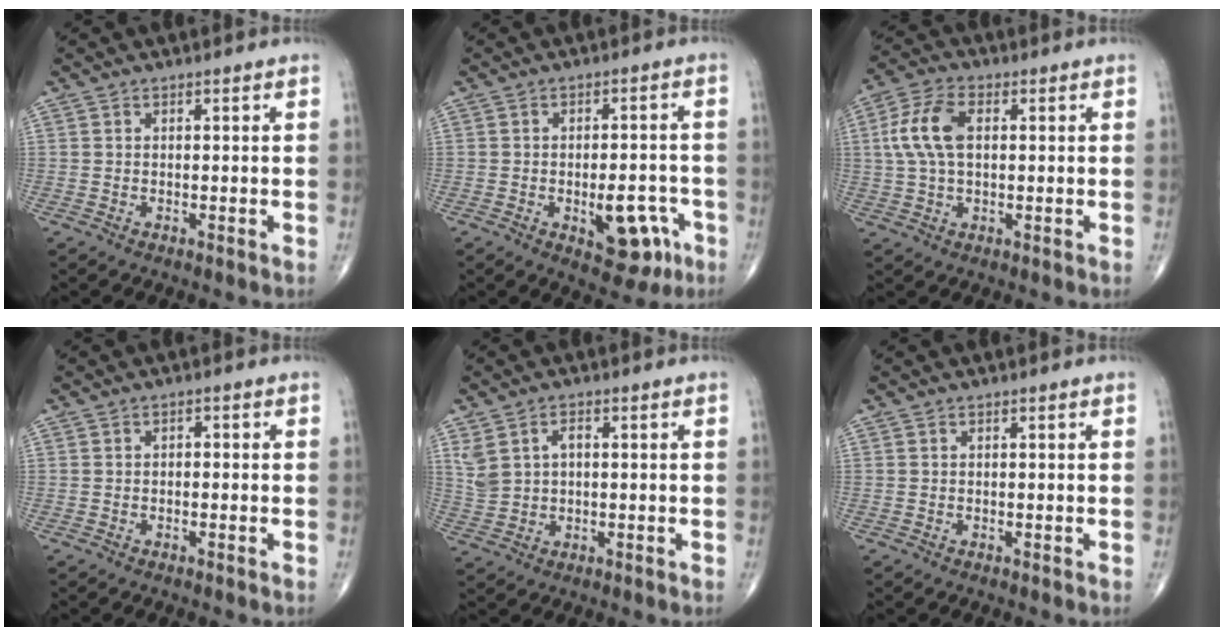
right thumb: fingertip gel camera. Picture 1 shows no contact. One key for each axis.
{"total": 9.6, "fx": -3.6, "fy": 4.8, "fz": 7.5, "tx": -0.073, "ty": 0.022, "tz": -0.037}
{"total": 9.4, "fx": 1.5, "fy": 5.2, "fz": 7.6, "tx": -0.166, "ty": 0.017, "tz": 0.028}
{"total": 1.0, "fx": -0.2, "fy": 0.7, "fz": 0.7, "tx": -0.002, "ty": 0.003, "tz": -0.007}
{"total": 5.7, "fx": 1.5, "fy": 3.9, "fz": 3.9, "tx": -0.072, "ty": 0.004, "tz": 0.036}
{"total": 0.0}